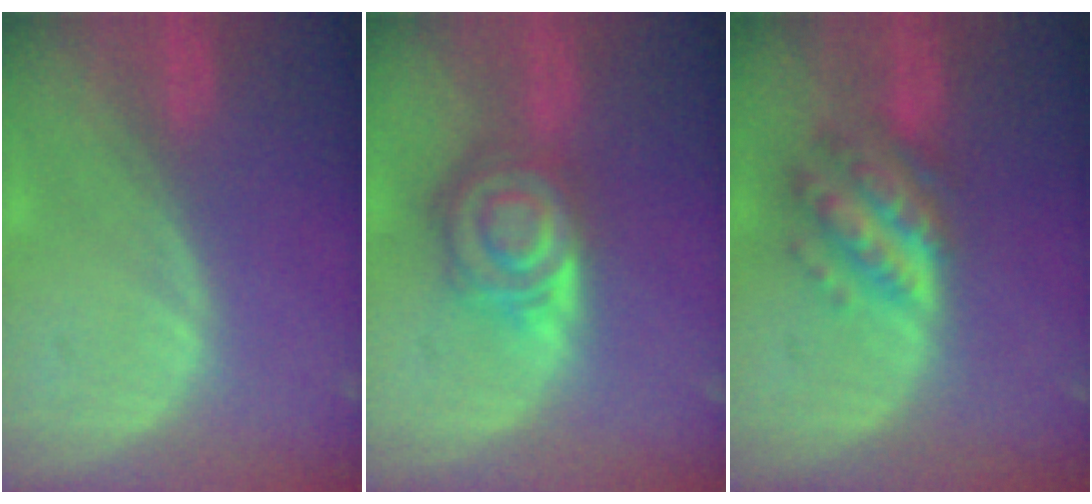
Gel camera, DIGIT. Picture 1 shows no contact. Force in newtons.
{"total": 8.1, "press": 7.1, "slide": 3.9}
{"total": 7.0, "press": 7.0, "slide": 0.4}